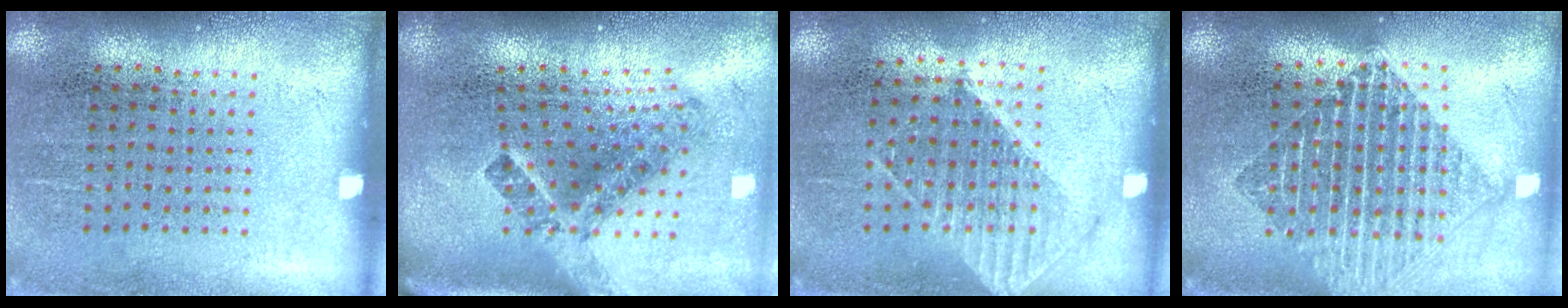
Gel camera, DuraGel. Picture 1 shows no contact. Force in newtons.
{"total": 2.9, "press": 1.7, "slide": 2.4}
{"total": 1.1, "press": 1.0, "slide": 0.3}
{"total": 2.1, "press": 1.7, "slide": 1.2}